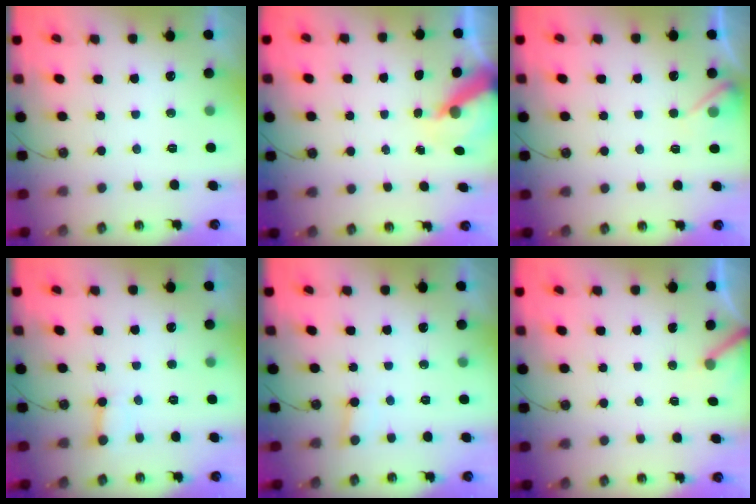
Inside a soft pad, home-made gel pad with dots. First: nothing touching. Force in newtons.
{"total": 6.5, "press": 6.5, "slide": 0.5}
{"total": 4.6, "press": 4.6, "slide": 0.7}
{"total": 2.6, "press": 2.6, "slide": 0.3}
{"total": 2.6, "press": 2.6, "slide": 0.1}
{"total": 4.1, "press": 4.1, "slide": 0.4}